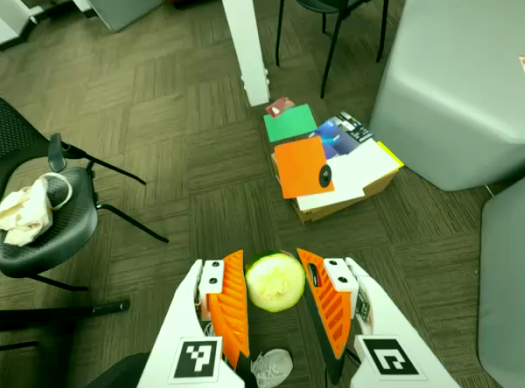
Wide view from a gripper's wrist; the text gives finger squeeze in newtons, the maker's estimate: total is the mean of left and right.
{"total": 11.7, "left": 12.0, "right": 11.4}